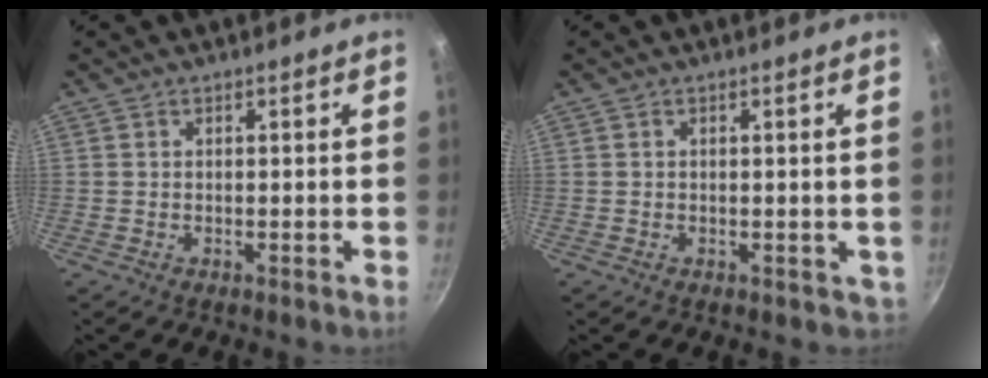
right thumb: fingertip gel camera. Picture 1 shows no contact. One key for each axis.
{"total": 1.3, "fx": 0.2, "fy": 1.2, "fz": 0.5, "tx": 0.002, "ty": -0.001, "tz": 0.003}